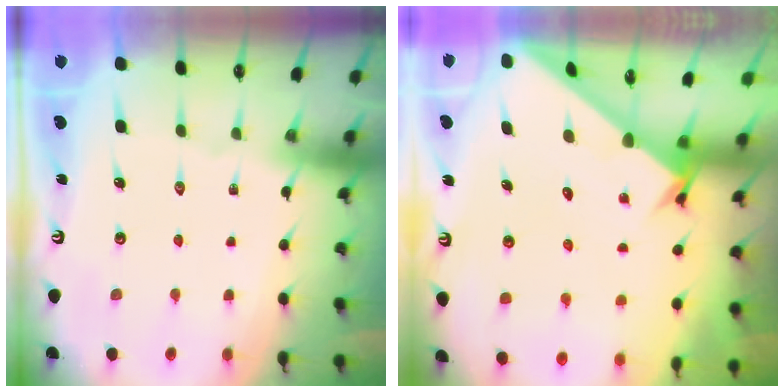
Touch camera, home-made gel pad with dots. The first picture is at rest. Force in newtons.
{"total": 1.7, "press": 1.7, "slide": 0.1}